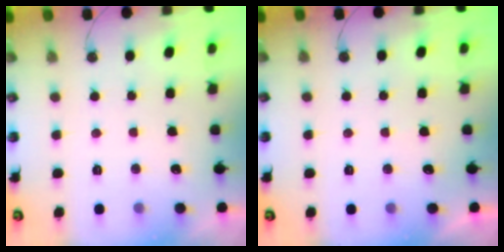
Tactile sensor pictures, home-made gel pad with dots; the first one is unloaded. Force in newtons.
{"total": 2.0, "press": 2.0, "slide": 0.4}